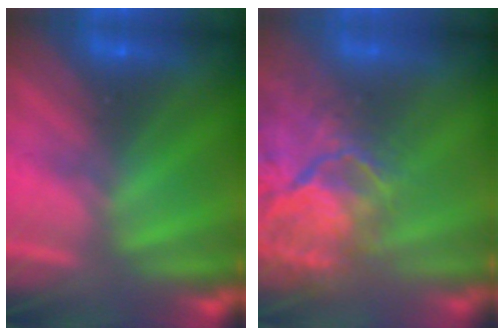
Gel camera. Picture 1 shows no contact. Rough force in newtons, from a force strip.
{"total": 7.6}